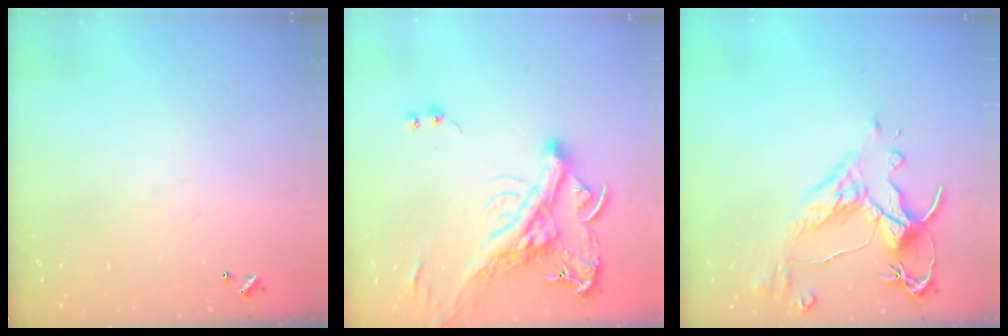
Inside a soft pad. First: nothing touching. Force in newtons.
{"total": 8.1, "press": 7.8, "slide": 2.3}
{"total": 6.2, "press": 6.0, "slide": 1.6}